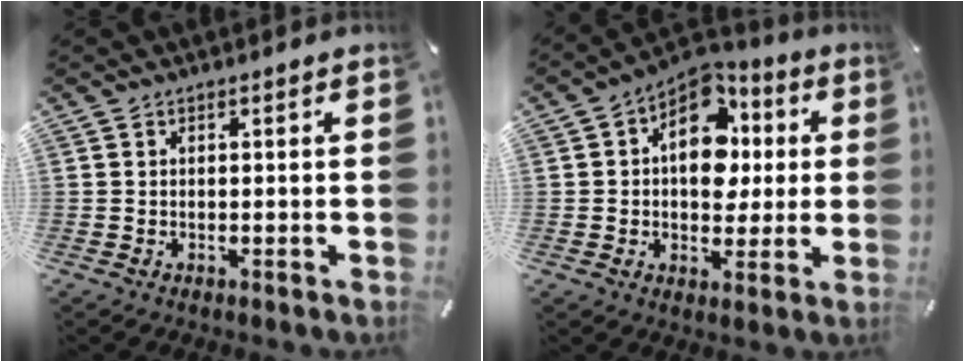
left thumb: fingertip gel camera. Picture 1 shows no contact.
{"total": 13.5, "force": [3.0, 10.2, 8.4], "torque": [-0.108, -0.023, 0.056]}